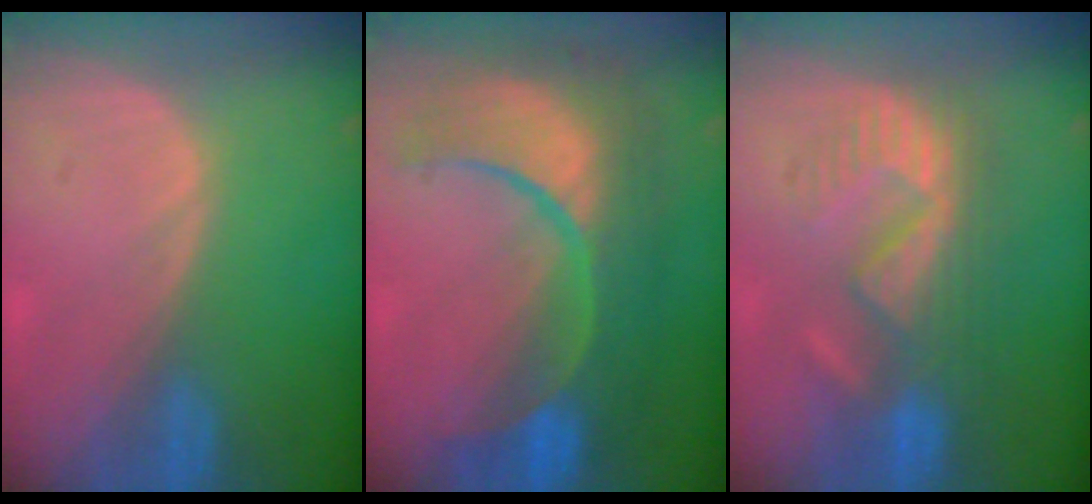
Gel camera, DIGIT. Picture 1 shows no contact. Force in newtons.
{"total": 12.5, "press": 12.4, "slide": 1.3}
{"total": 8.7, "press": 8.4, "slide": 2.1}